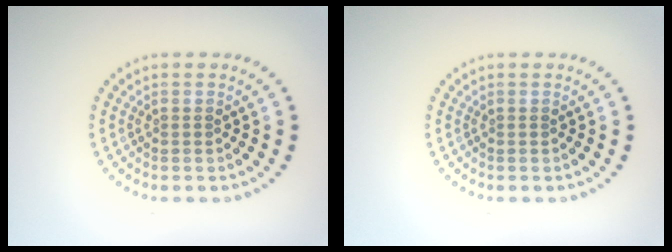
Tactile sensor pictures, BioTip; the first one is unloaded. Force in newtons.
{"total": 0.0}